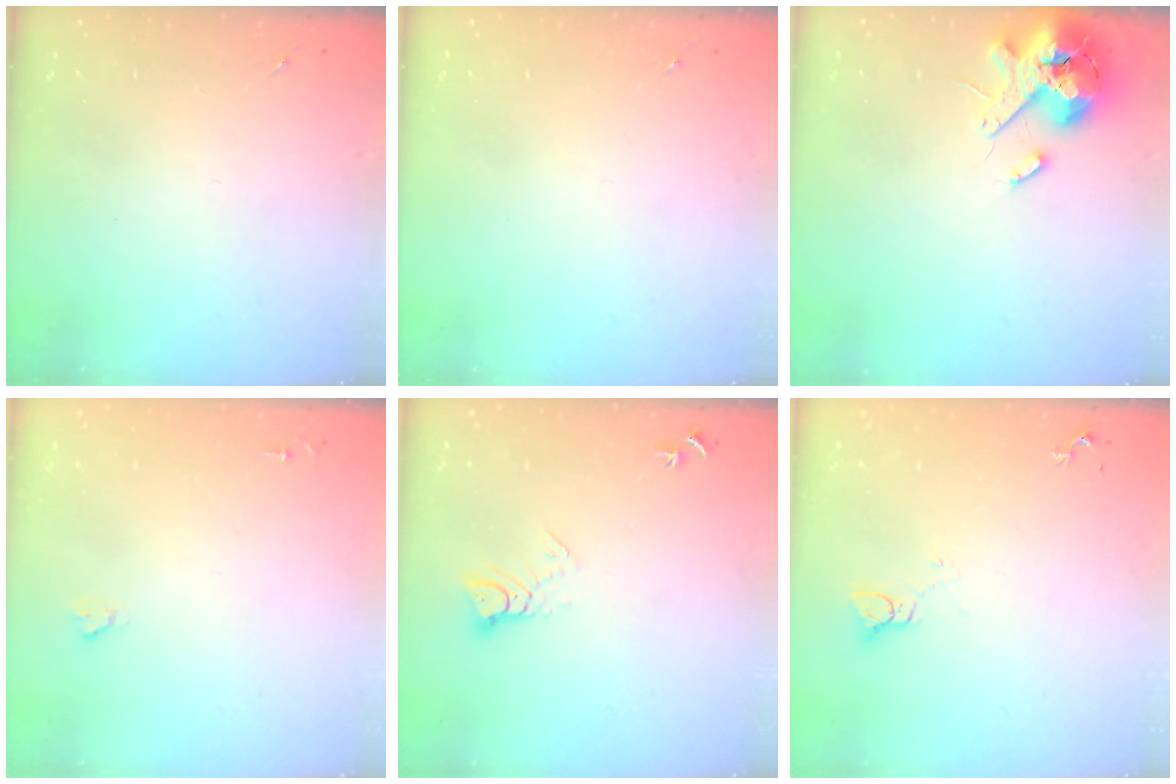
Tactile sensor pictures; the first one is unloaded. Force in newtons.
{"total": 0.0}
{"total": 13.2, "press": 13.0, "slide": 2.2}
{"total": 1.6, "press": 1.6, "slide": 0.2}
{"total": 5.1, "press": 5.1, "slide": 0.3}
{"total": 2.8, "press": 2.8, "slide": 0.1}